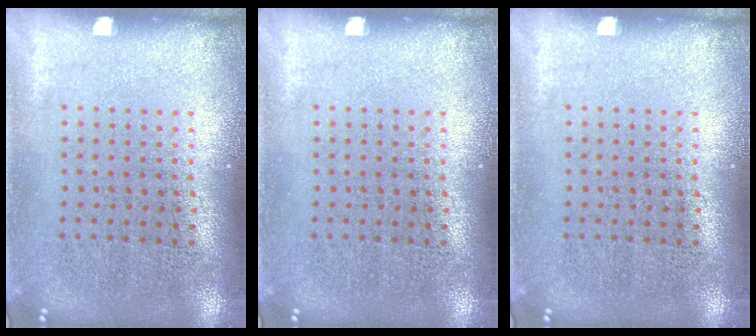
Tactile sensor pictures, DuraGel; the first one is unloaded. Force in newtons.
{"total": 0.0}
{"total": 0.0}